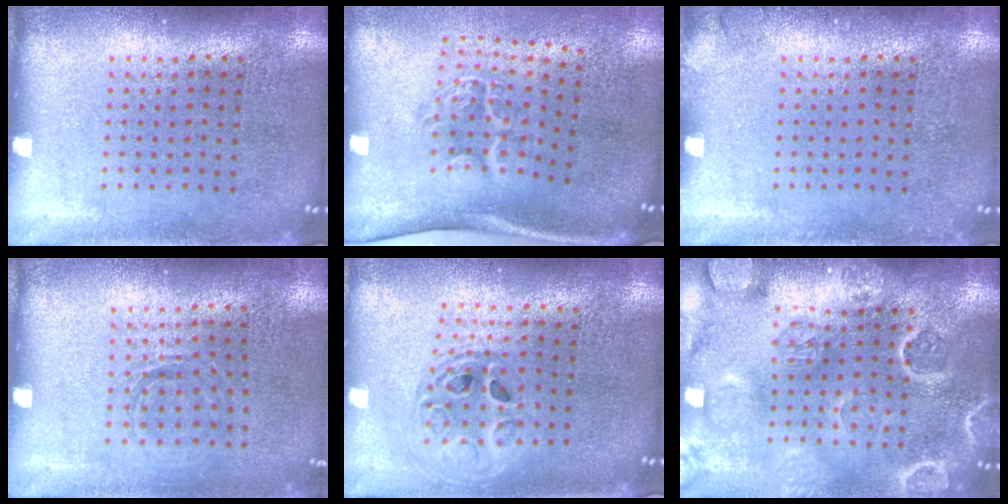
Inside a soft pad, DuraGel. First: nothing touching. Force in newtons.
{"total": 2.0, "press": 1.3, "slide": 1.6}
{"total": 0.7, "press": 0.7, "slide": 0.2}
{"total": 0.8, "press": 0.8, "slide": 0.0}
{"total": 1.8, "press": 1.5, "slide": 1.0}
{"total": 3.3, "press": 3.1, "slide": 0.9}